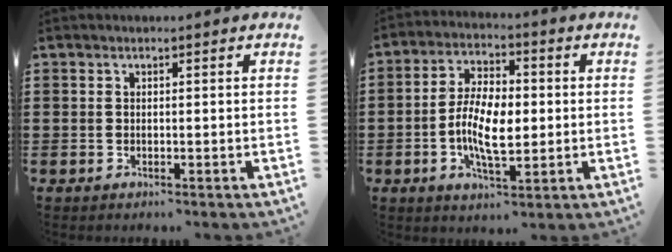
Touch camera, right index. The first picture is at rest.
{"total": 8.9, "force": [-1.0, 4.1, 7.8], "torque": [-0.164, 0.006, -0.021]}